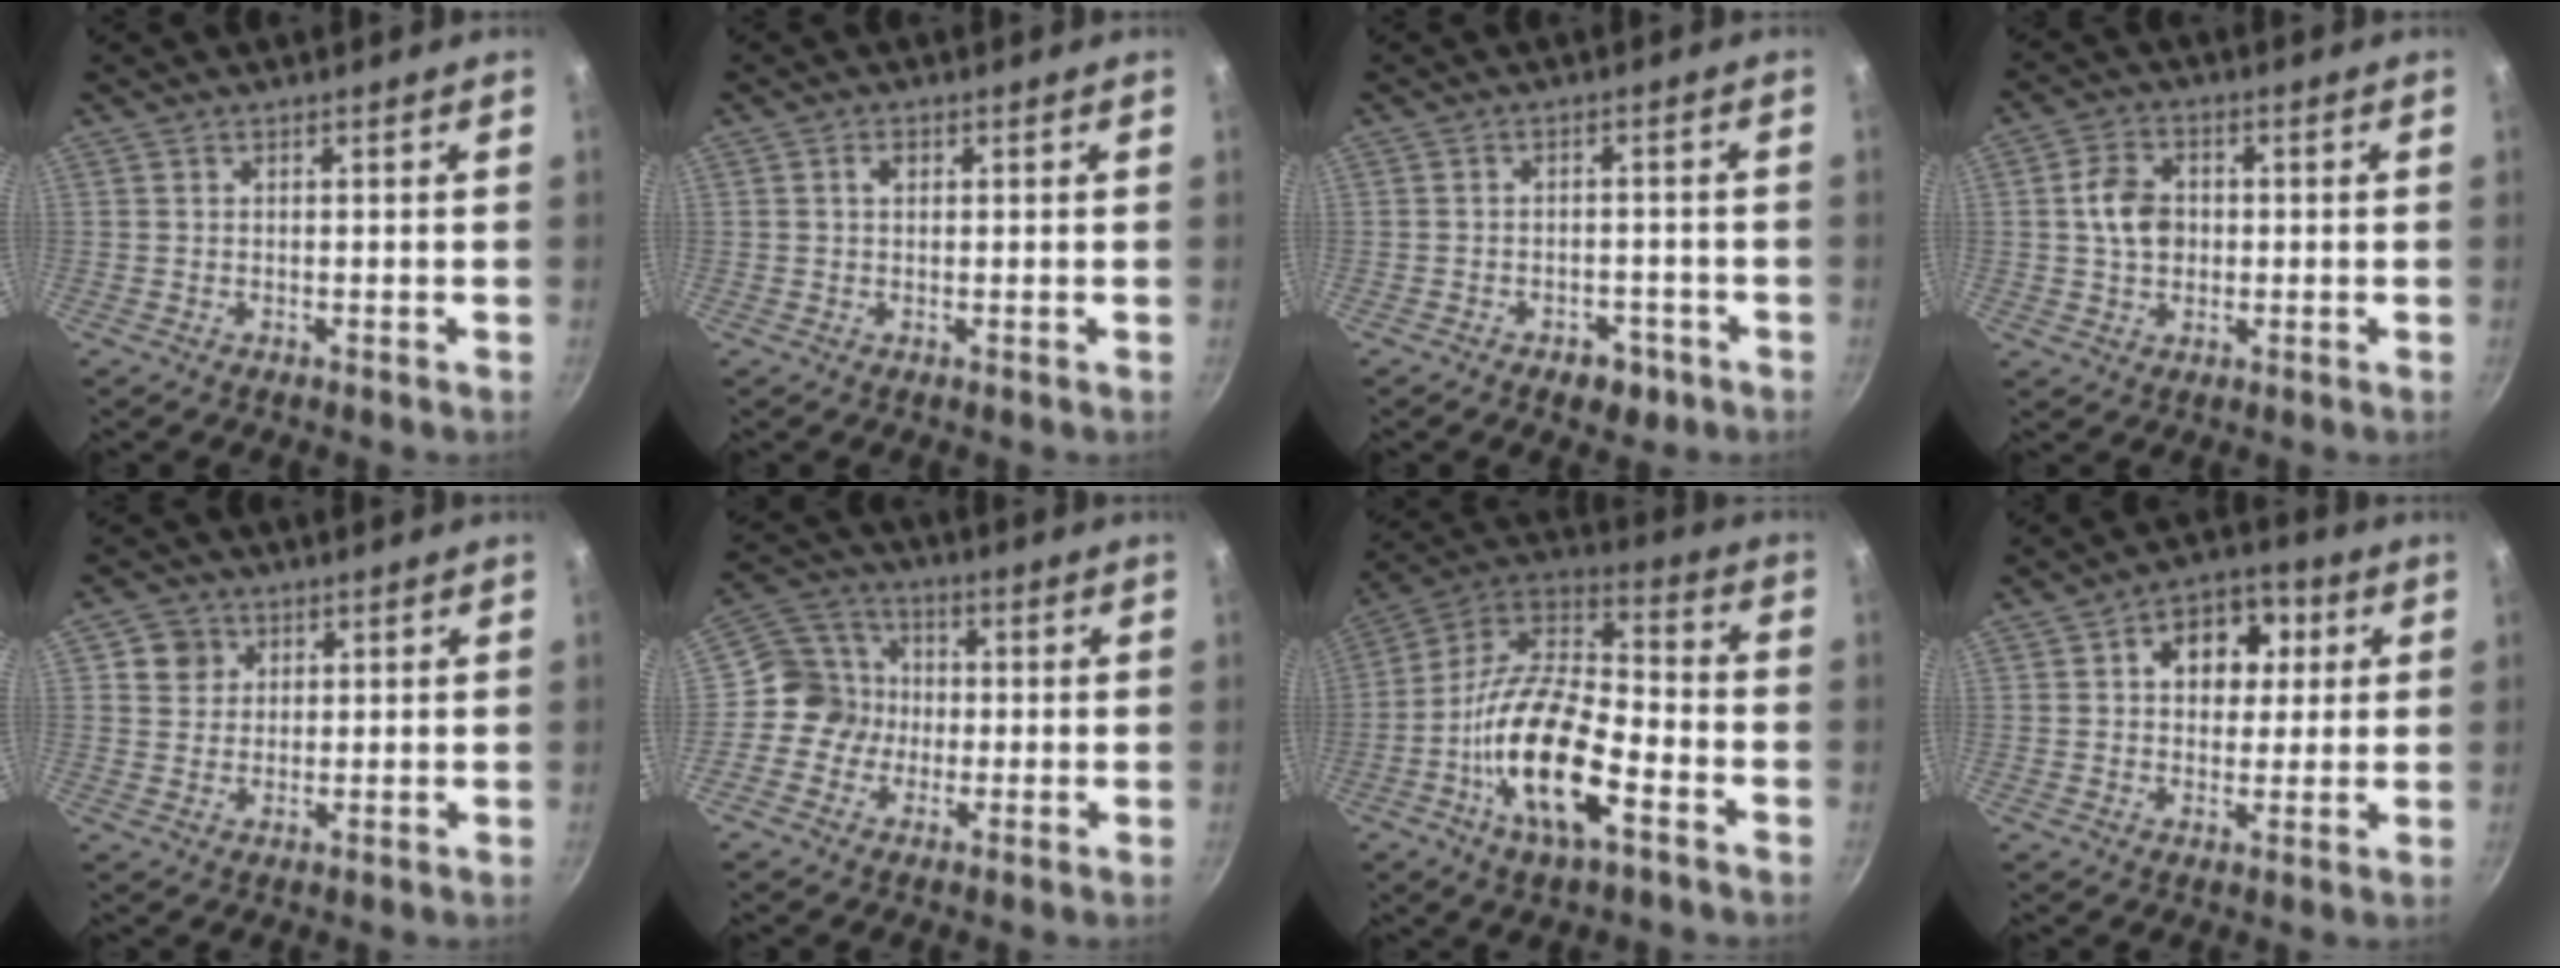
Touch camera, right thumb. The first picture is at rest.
{"total": 1.7, "force": [0.4, 1.2, 1.1], "torque": [-0.014, 0.004, 0.005]}
{"total": 4.9, "force": [-2.8, 3.1, 2.5], "torque": [-0.018, 0.023, -0.026]}
{"total": 7.2, "force": [0.3, 5.6, 4.6], "torque": [-0.065, 0.012, -0.001]}
{"total": 4.7, "force": [1.7, 4.2, 1.0], "torque": [0.019, 0.005, 0.026]}
{"total": 8.6, "force": [-0.9, 8.2, 2.4], "torque": [-0.004, 0.026, -0.041]}
{"total": 20.2, "force": [-7.5, 8.7, 16.6], "torque": [-0.302, 0.043, -0.160]}
{"total": 11.0, "force": [2.9, 8.2, 6.8], "torque": [-0.054, 0.008, 0.031]}